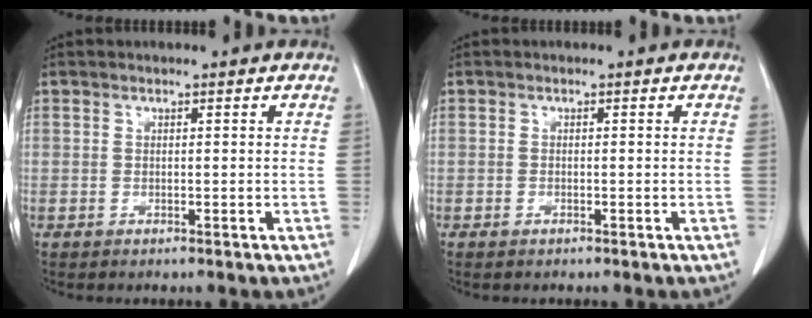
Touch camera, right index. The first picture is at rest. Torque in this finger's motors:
{"motor_torque": [-0.01, 0.07, 0.04, 0.00]}